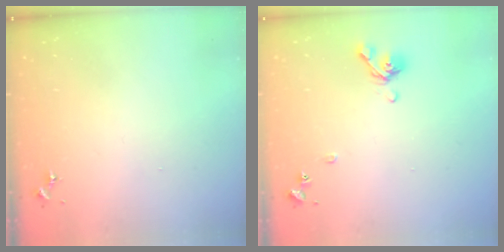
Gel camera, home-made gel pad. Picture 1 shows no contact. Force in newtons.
{"total": 8.6, "press": 8.4, "slide": 1.4}